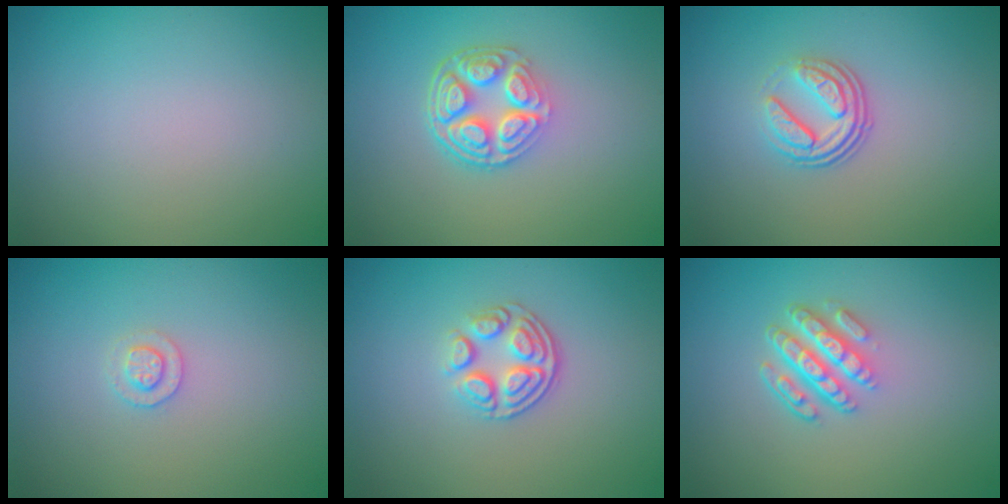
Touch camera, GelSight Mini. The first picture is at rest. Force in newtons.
{"total": 5.1, "press": 3.7, "slide": 3.5}
{"total": 3.6, "press": 2.5, "slide": 2.7}
{"total": 1.3, "press": 1.2, "slide": 0.3}
{"total": 3.4, "press": 2.6, "slide": 2.3}
{"total": 4.3, "press": 3.0, "slide": 3.0}